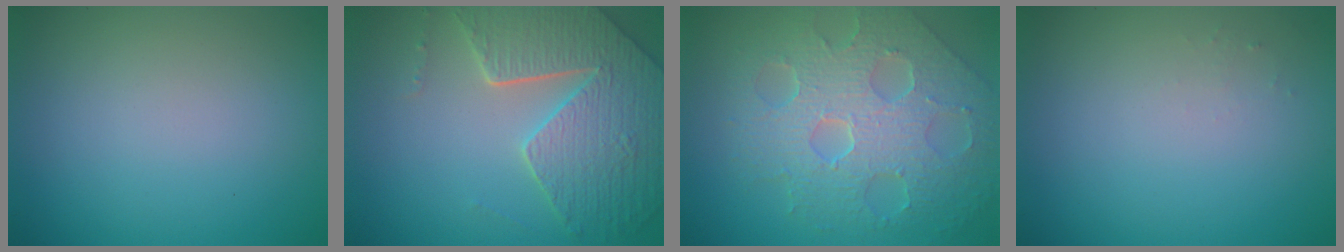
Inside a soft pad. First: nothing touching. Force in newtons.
{"total": 6.9, "press": 5.4, "slide": 4.4}
{"total": 8.7, "press": 5.9, "slide": 6.4}
{"total": 0.5, "press": 0.5, "slide": 0.2}